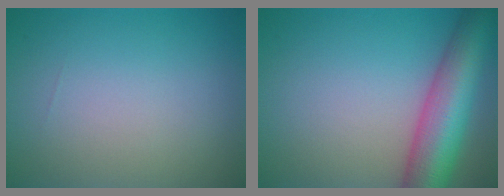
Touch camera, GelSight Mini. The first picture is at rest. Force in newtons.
{"total": 9.6, "press": 9.6, "slide": 0.3}